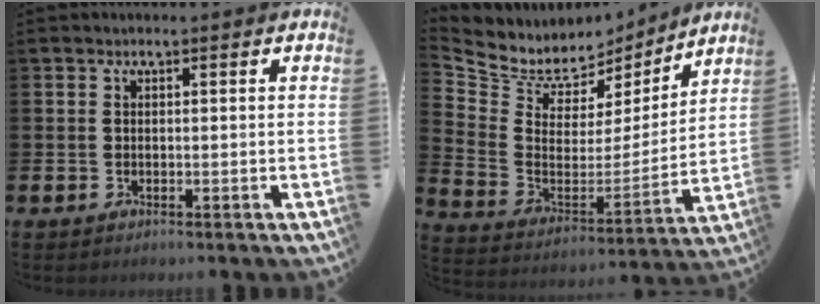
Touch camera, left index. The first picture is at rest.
{"total": 7.1, "force": [6.4, 3.2, 0.2], "torque": [-0.057, -0.051, 0.112]}